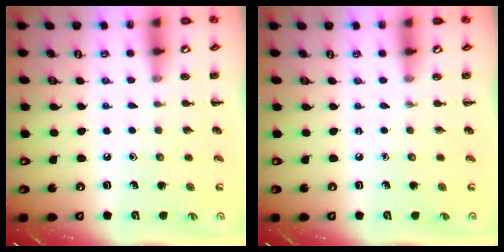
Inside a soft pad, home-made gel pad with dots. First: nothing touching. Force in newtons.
{"total": 0.0}